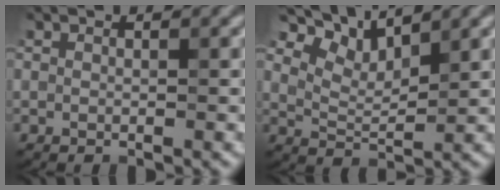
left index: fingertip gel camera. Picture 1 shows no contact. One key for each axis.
{"total": 4.2, "fx": 3.7, "fy": 1.1, "fz": 1.5, "tx": -0.036, "ty": 0.000, "tz": 0.068}